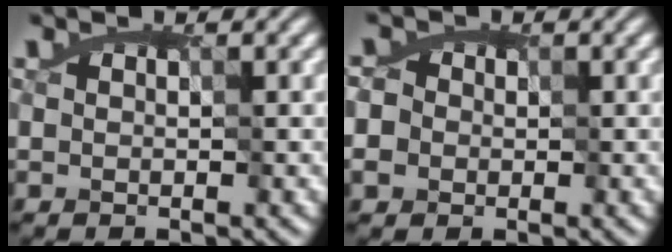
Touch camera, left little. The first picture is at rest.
{"total": 2.8, "force": [1.0, 2.5, 0.9], "torque": [-0.044, 0.001, 0.021]}